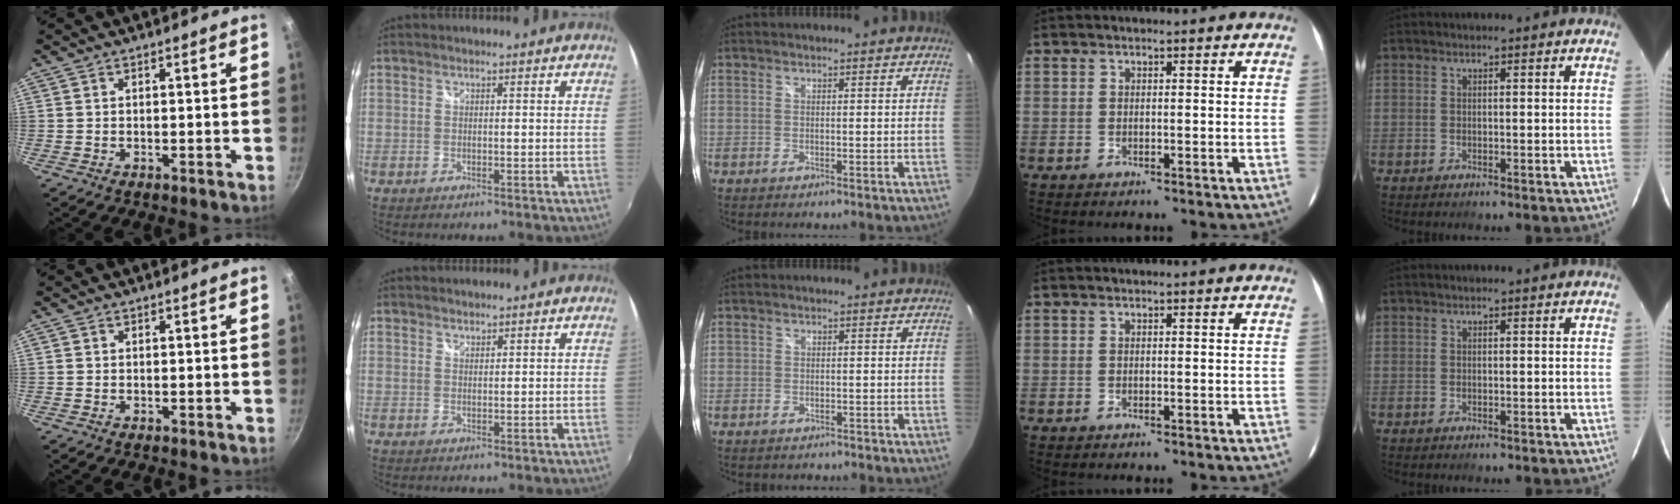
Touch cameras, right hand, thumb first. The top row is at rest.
{"index": {"total": 1.0, "force": [1.0, 0.4, 0.0], "torque": [0.002, 0.002, 0.017]}, "middle": {"total": 1.3, "force": [-1.0, 0.9, 0.1], "torque": [-0.008, 0.002, -0.015]}}